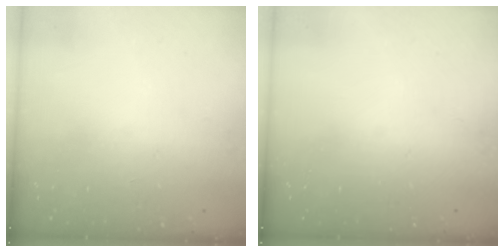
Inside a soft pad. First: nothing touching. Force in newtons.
{"total": 0.0}